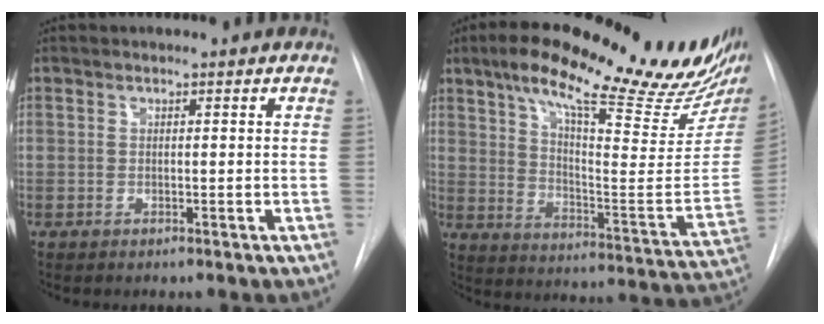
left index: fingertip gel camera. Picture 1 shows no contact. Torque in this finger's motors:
{"motor_torque": [0.05, -0.69, 0.51, 0.12]}